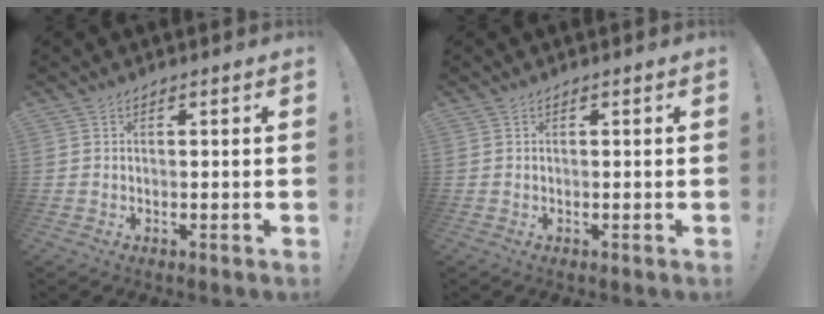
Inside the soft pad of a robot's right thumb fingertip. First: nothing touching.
{"total": 0.0}